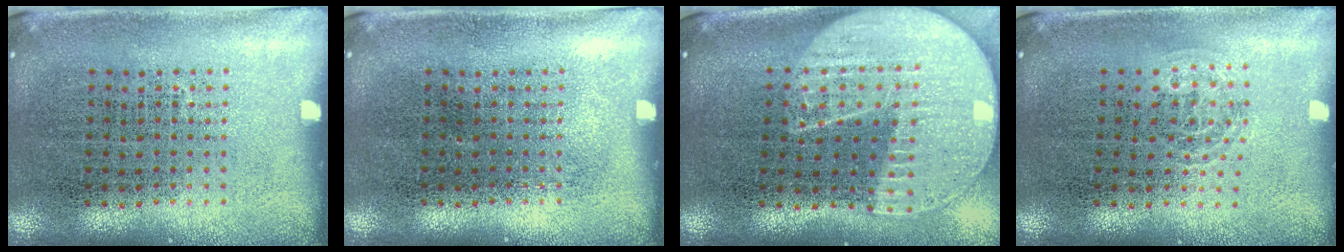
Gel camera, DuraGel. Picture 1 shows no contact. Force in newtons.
{"total": 0.0}
{"total": 2.3, "press": 2.0, "slide": 1.1}
{"total": 0.9, "press": 0.6, "slide": 0.7}